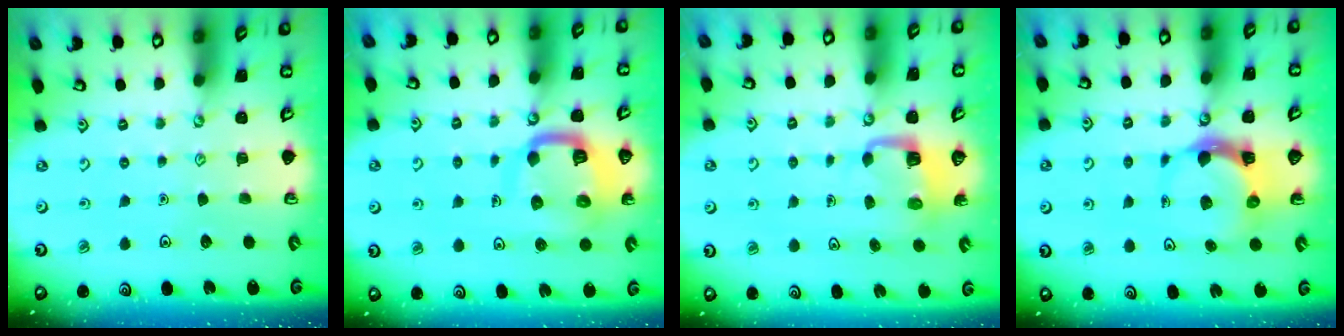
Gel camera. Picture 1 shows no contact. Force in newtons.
{"total": 10.8, "press": 10.8, "slide": 1.1}
{"total": 3.3, "press": 3.3, "slide": 0.1}
{"total": 5.1, "press": 5.0, "slide": 0.7}